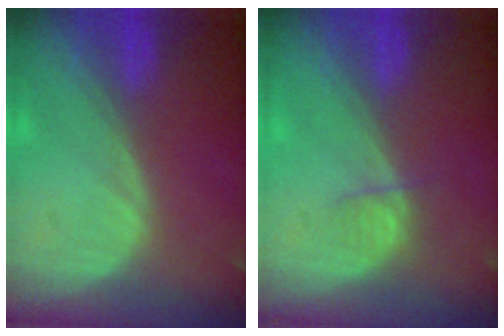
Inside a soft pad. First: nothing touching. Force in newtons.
{"total": 1.9, "press": 1.7, "slide": 0.8}